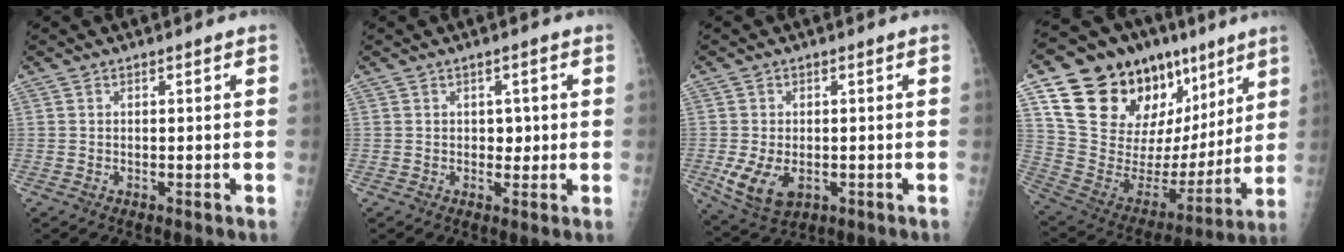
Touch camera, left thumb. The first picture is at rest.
{"total": 2.6, "force": [0.5, 1.8, 1.8], "torque": [-0.005, 0.000, 0.003]}
{"total": 7.4, "force": [-1.7, 4.7, 5.4], "torque": [-0.090, -0.010, -0.020]}
{"total": 29.4, "force": [14.8, 17.6, 18.2], "torque": [-0.246, -0.006, 0.265]}